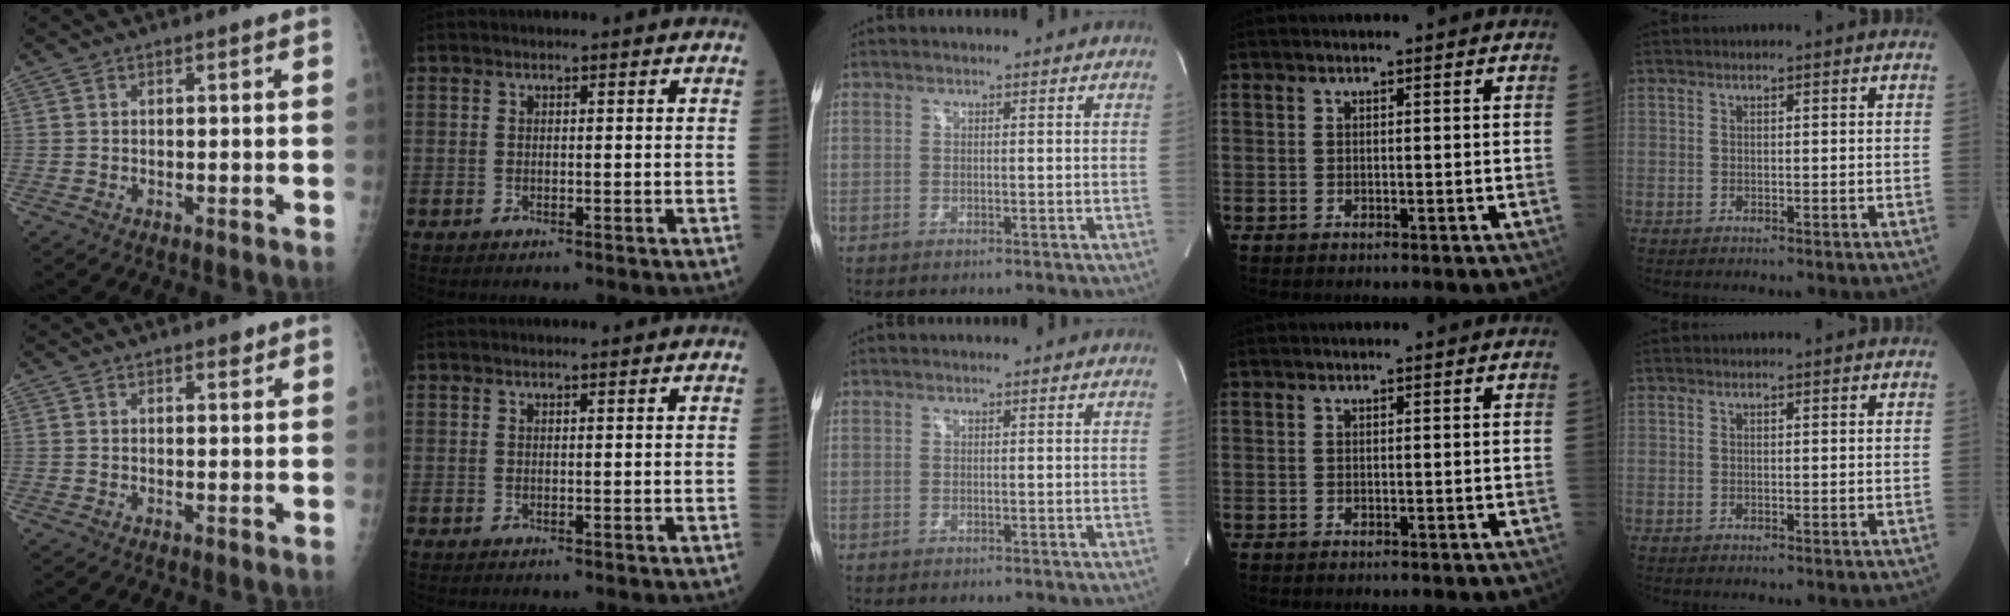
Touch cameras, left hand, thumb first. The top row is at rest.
{"thumb": {"total": 1.8, "force": [1.3, 0.7, 1.0], "torque": [-0.005, -0.007, 0.016]}, "index": {"total": 0.6, "force": [0.5, 0.0, 0.3], "torque": [-0.007, 0.005, 0.008]}}